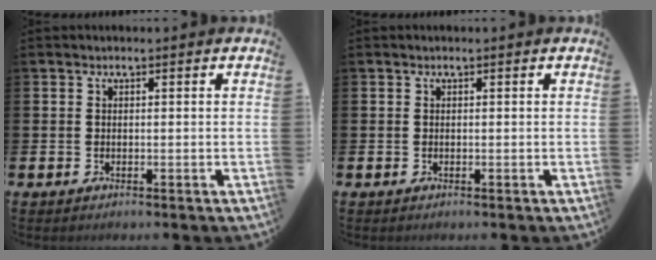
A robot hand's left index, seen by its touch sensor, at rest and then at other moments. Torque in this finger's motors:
{"motor_torque": [-0.04, 0.03, 0.00, 0.01]}